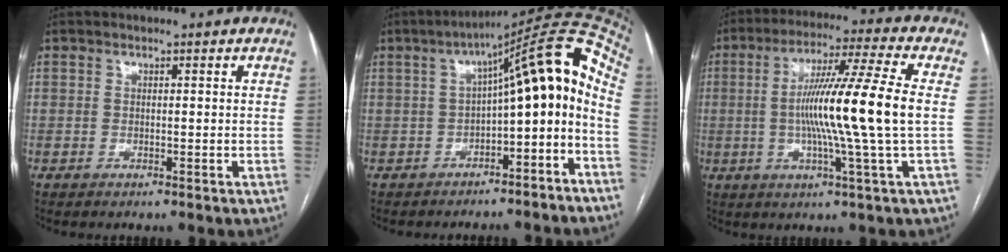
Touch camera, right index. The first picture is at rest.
{"total": 15.1, "force": [-2.9, 3.4, 14.5], "torque": [-0.188, 0.056, -0.040]}
{"total": 14.7, "force": [-0.4, -2.1, 14.5], "torque": [-0.259, -0.003, -0.012]}